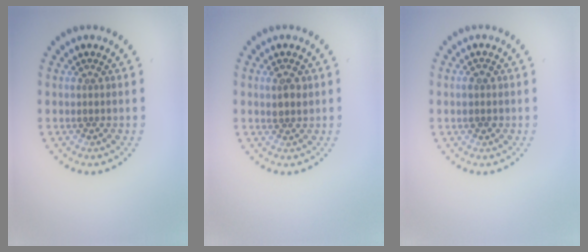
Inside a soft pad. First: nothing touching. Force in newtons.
{"total": 1.7, "press": 1.7, "slide": 0.4}
{"total": 1.0, "press": 1.0, "slide": 0.1}